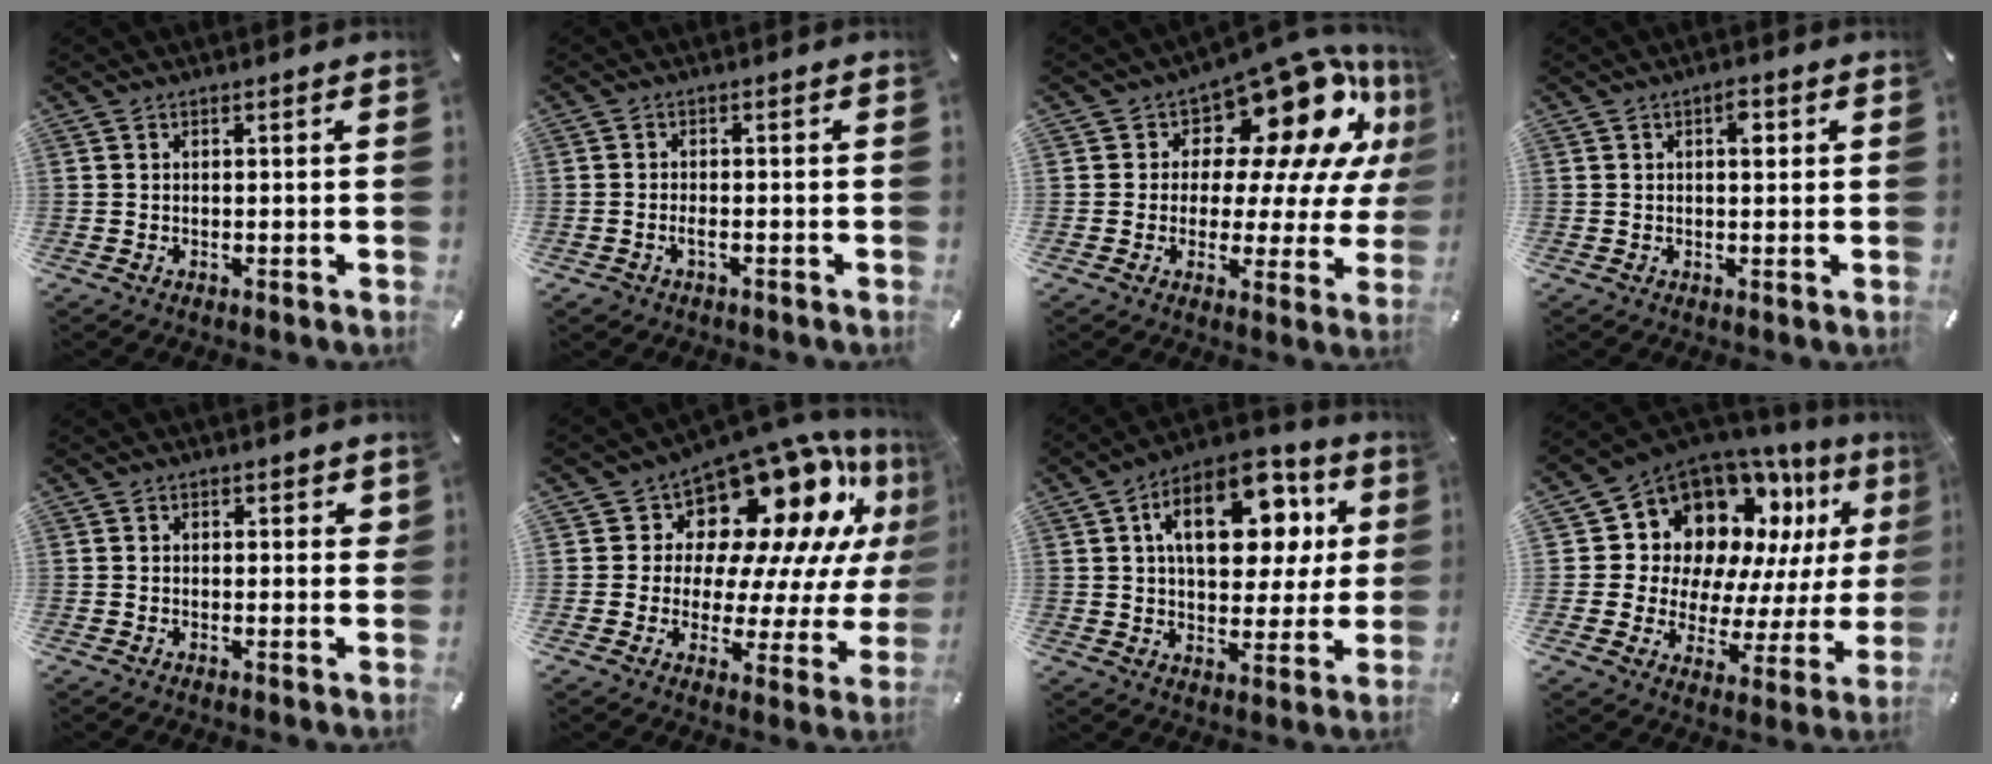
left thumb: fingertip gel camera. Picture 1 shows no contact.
{"total": 2.1, "force": [-1.1, 1.3, 1.2], "torque": [-0.024, 0.003, -0.021]}
{"total": 17.5, "force": [10.2, 9.1, 10.9], "torque": [-0.142, -0.091, 0.168]}
{"total": 2.8, "force": [0.8, 1.4, 2.3], "torque": [-0.025, -0.002, 0.007]}
{"total": 1.4, "force": [0.7, 0.9, 0.7], "torque": [0.001, -0.002, 0.008]}
{"total": 17.2, "force": [12.2, 8.5, 8.5], "torque": [-0.117, -0.126, 0.200]}
{"total": 19.2, "force": [6.6, 11.5, 13.9], "torque": [-0.208, -0.012, 0.112]}
{"total": 14.7, "force": [9.1, 10.0, 5.8], "torque": [-0.094, -0.096, 0.163]}